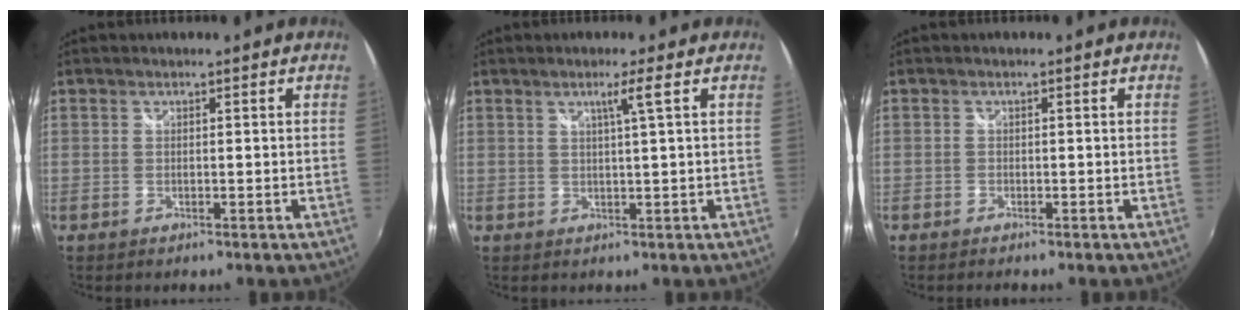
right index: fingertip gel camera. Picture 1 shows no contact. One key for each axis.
{"total": 2.7, "fx": 1.1, "fy": -0.9, "fz": 2.3, "tx": -0.043, "ty": -0.003, "tz": 0.022}
{"total": 0.6, "fx": -0.6, "fy": 0.2, "fz": 0.1, "tx": -0.004, "ty": -0.003, "tz": -0.014}